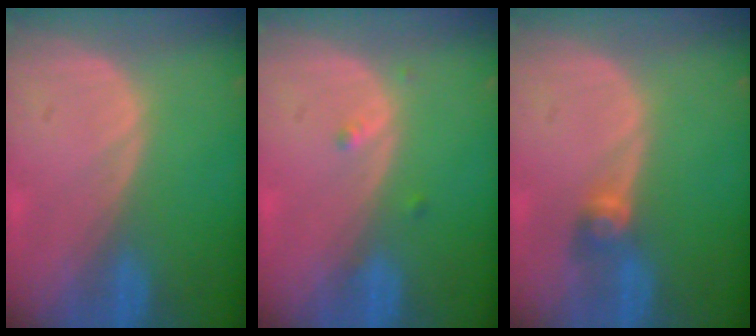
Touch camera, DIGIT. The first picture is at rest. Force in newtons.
{"total": 1.3, "press": 1.1, "slide": 0.7}
{"total": 2.6, "press": 2.5, "slide": 0.6}